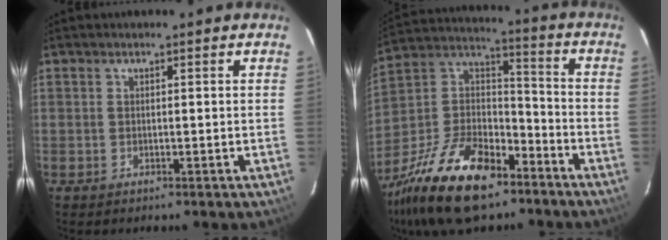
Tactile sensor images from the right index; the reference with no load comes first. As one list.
[{"total": 25.0, "force": [-16.2, 12.2, 14.6], "torque": [-0.314, 0.004, -0.277]}]